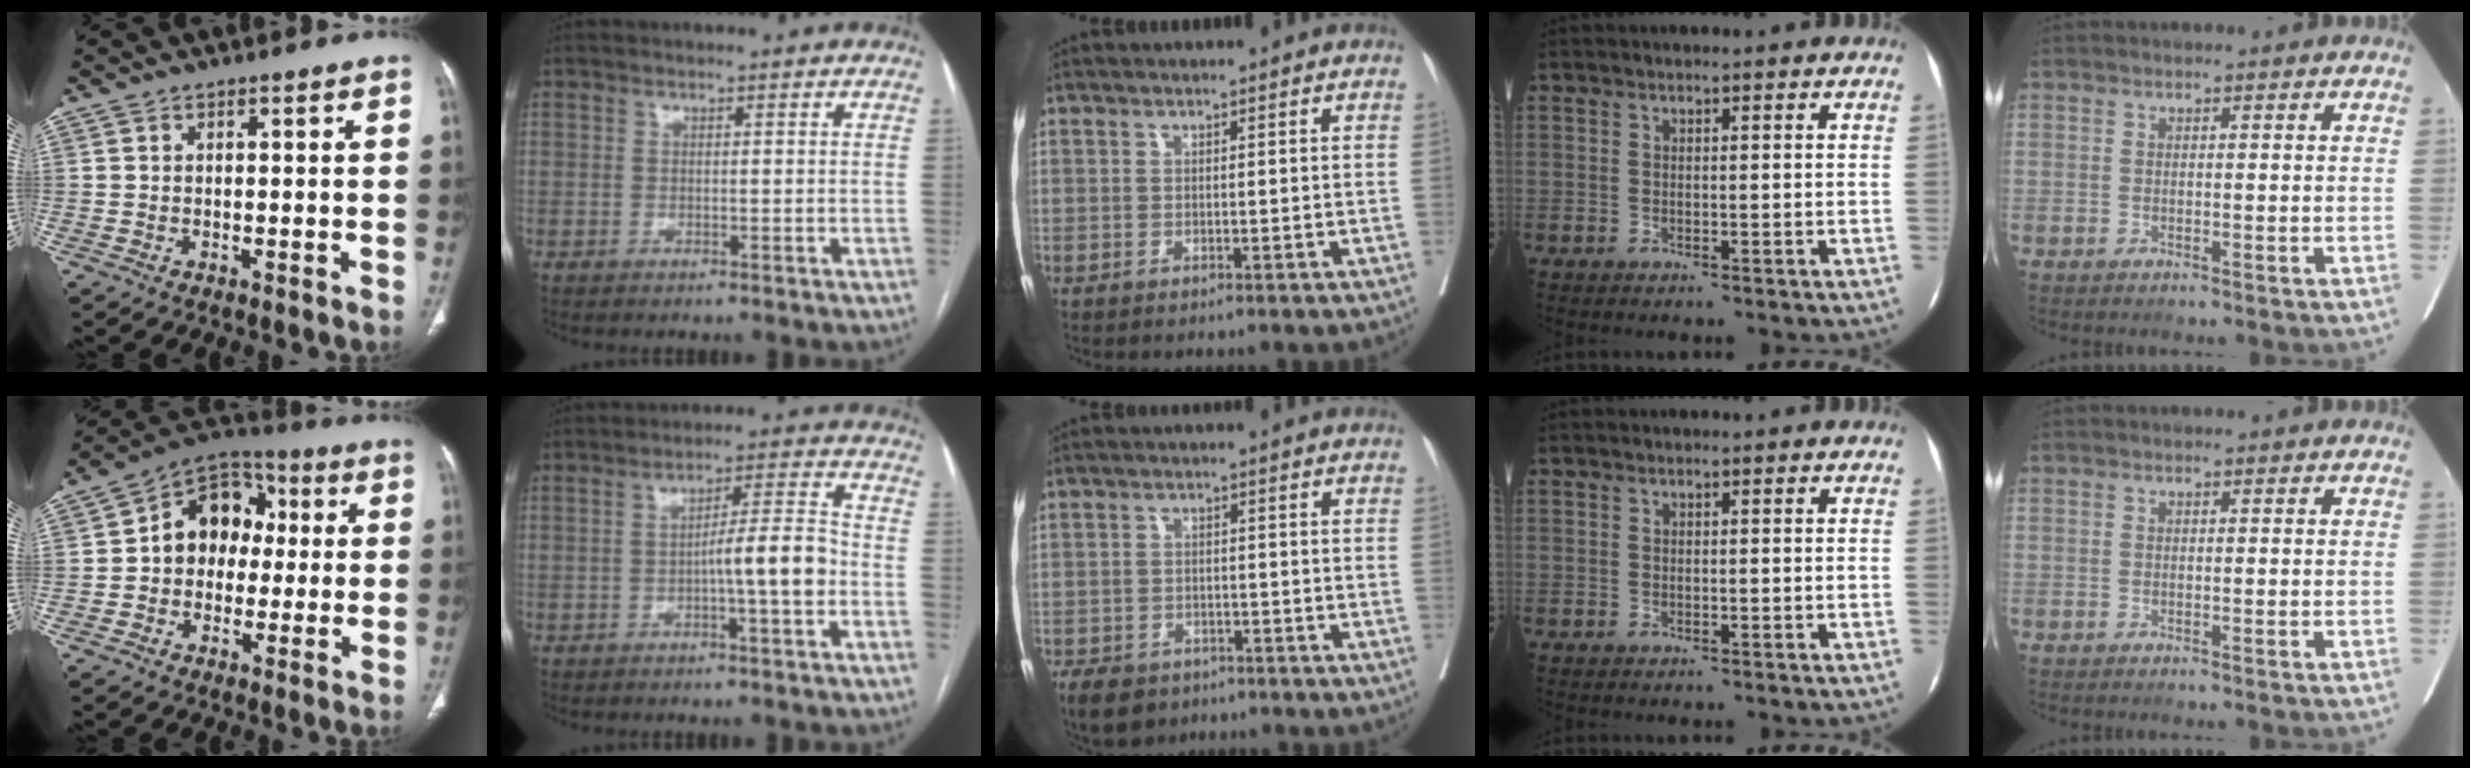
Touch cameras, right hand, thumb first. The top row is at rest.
{"thumb": {"total": 12.7, "force": [0.9, 9.9, 7.9], "torque": [-0.078, 0.034, 0.000]}, "index": {"total": 7.4, "force": [-2.1, 0.1, 7.1], "torque": [-0.109, 0.014, -0.033]}, "middle": {"total": 8.0, "force": [-5.7, 4.8, 3.0], "torque": [-0.060, -0.004, -0.086]}}